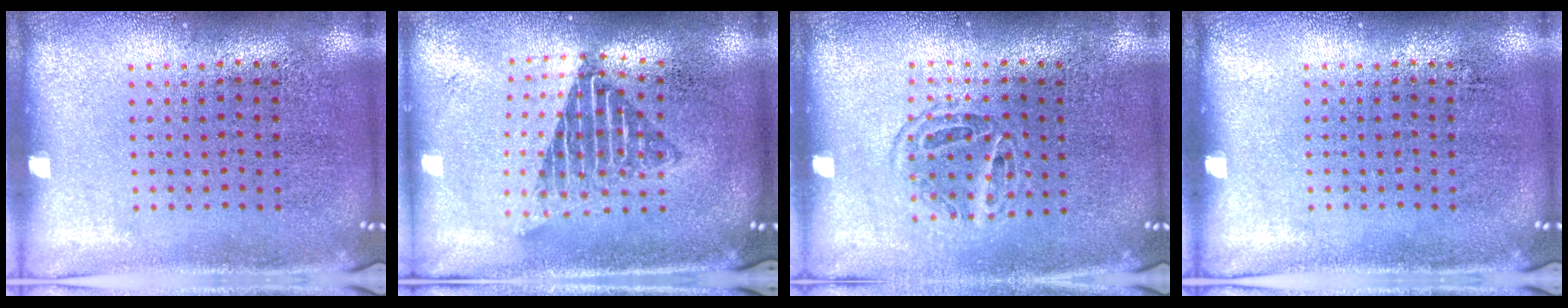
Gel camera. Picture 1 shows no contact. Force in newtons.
{"total": 1.7, "press": 1.3, "slide": 1.0}
{"total": 1.2, "press": 1.0, "slide": 0.6}
{"total": 0.0}